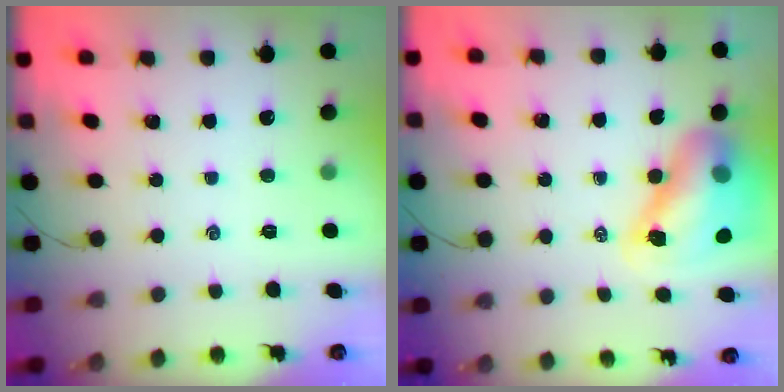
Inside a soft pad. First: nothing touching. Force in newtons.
{"total": 12.8, "press": 12.4, "slide": 3.4}